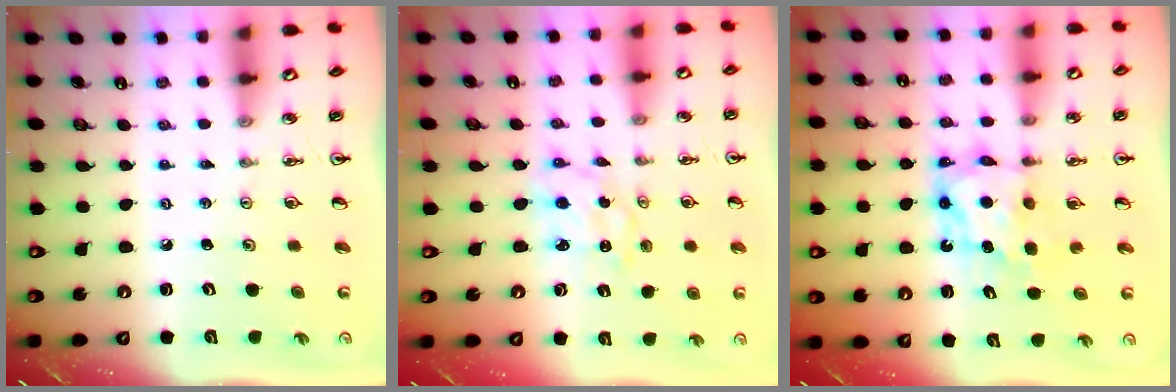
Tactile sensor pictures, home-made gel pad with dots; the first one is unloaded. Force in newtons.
{"total": 2.3, "press": 2.3, "slide": 0.2}
{"total": 6.6, "press": 6.6, "slide": 0.6}